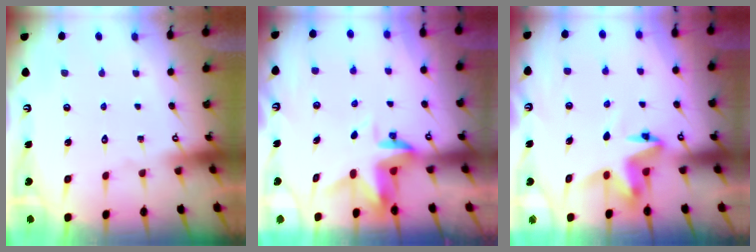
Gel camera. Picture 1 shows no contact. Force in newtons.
{"total": 3.1, "press": 3.0, "slide": 0.4}
{"total": 5.8, "press": 5.8, "slide": 0.2}